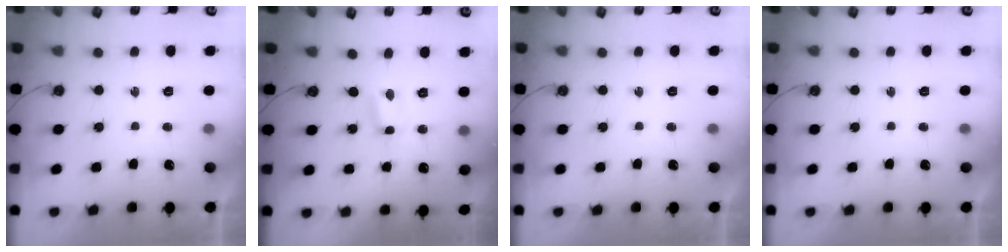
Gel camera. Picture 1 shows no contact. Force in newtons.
{"total": 0.6, "press": 0.3, "slide": 0.5}
{"total": 0.0}
{"total": 0.0}